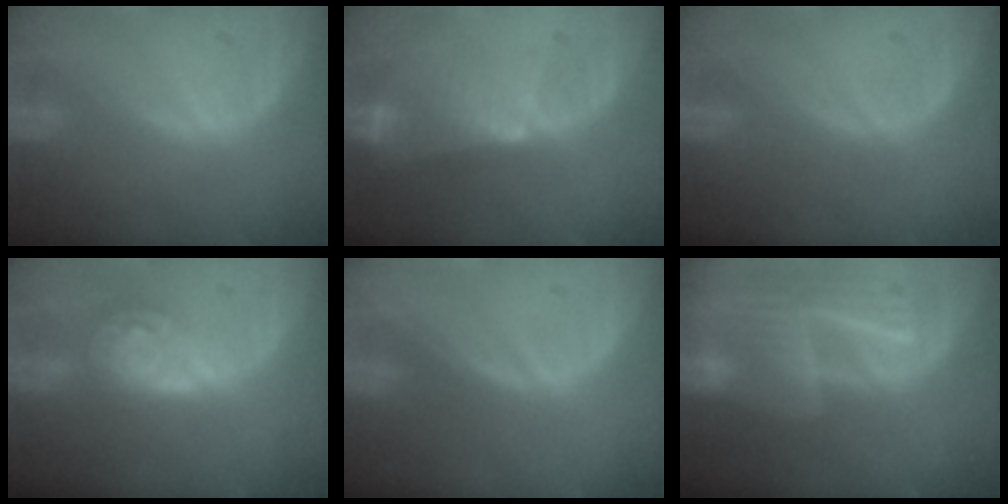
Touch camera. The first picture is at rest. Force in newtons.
{"total": 6.3, "press": 5.6, "slide": 3.0}
{"total": 0.0}
{"total": 6.7, "press": 6.6, "slide": 0.4}
{"total": 0.0}
{"total": 9.5, "press": 8.4, "slide": 4.5}